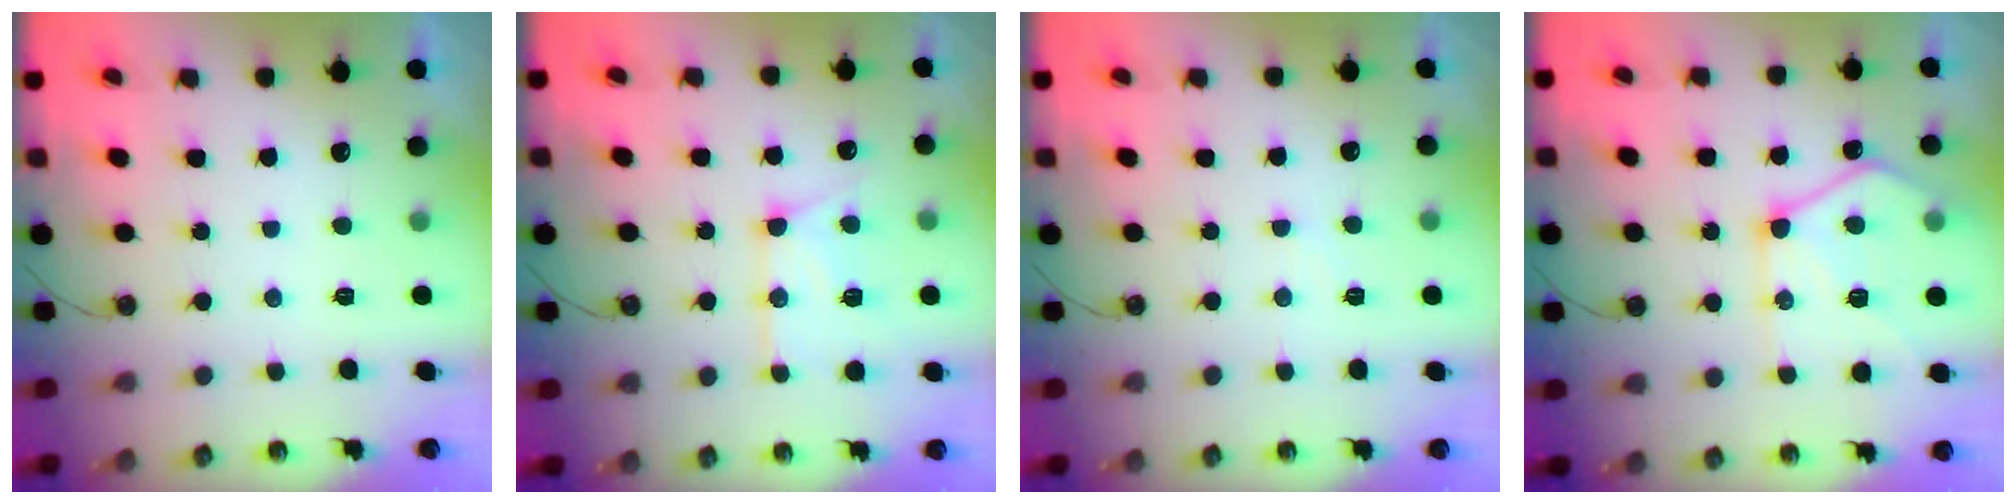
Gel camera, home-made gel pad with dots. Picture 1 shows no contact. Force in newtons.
{"total": 13.8, "press": 13.7, "slide": 1.4}
{"total": 4.1, "press": 4.0, "slide": 0.7}
{"total": 17.1, "press": 17.1, "slide": 1.6}